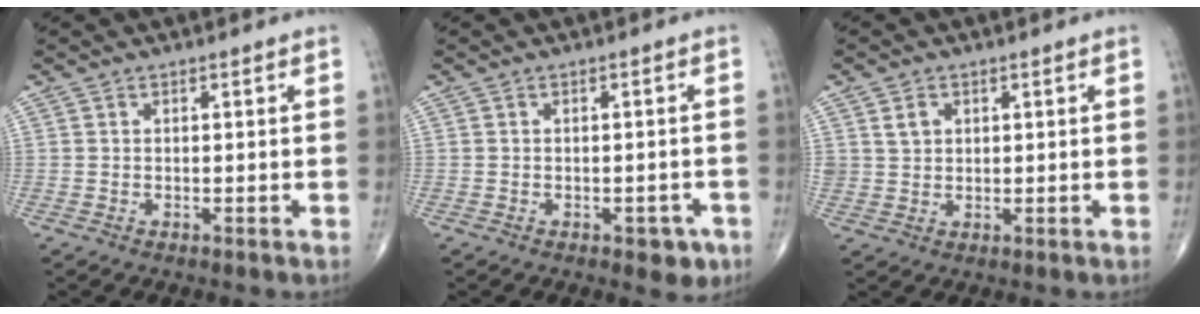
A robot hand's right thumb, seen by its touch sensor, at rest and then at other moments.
{"total": 3.8, "force": [-2.1, 2.0, 2.4], "torque": [-0.010, 0.008, -0.025]}
{"total": 3.2, "force": [1.3, 2.5, 1.4], "torque": [-0.014, -0.009, 0.028]}